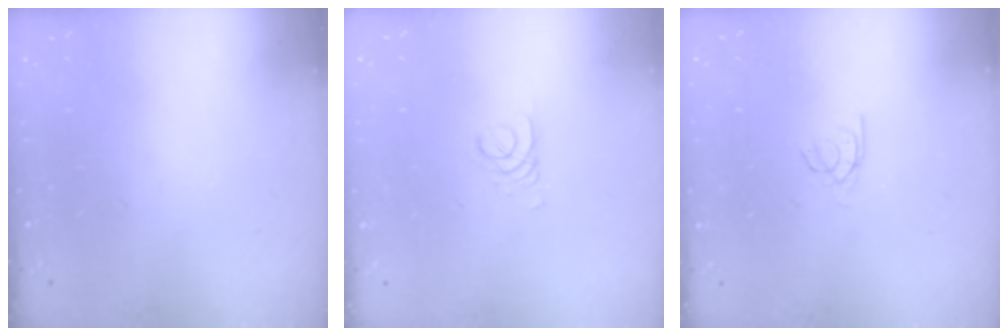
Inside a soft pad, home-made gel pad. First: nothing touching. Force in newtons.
{"total": 2.7, "press": 2.7, "slide": 0.3}
{"total": 2.5, "press": 2.4, "slide": 0.3}